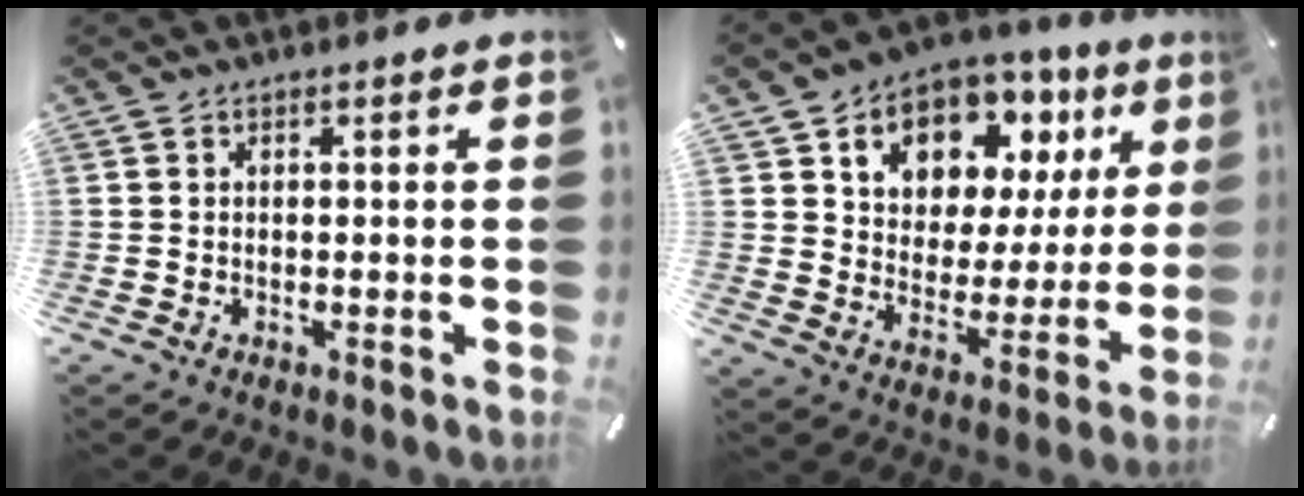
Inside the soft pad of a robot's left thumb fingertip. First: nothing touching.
{"total": 10.8, "force": [6.8, 7.7, 3.3], "torque": [-0.056, -0.059, 0.120]}